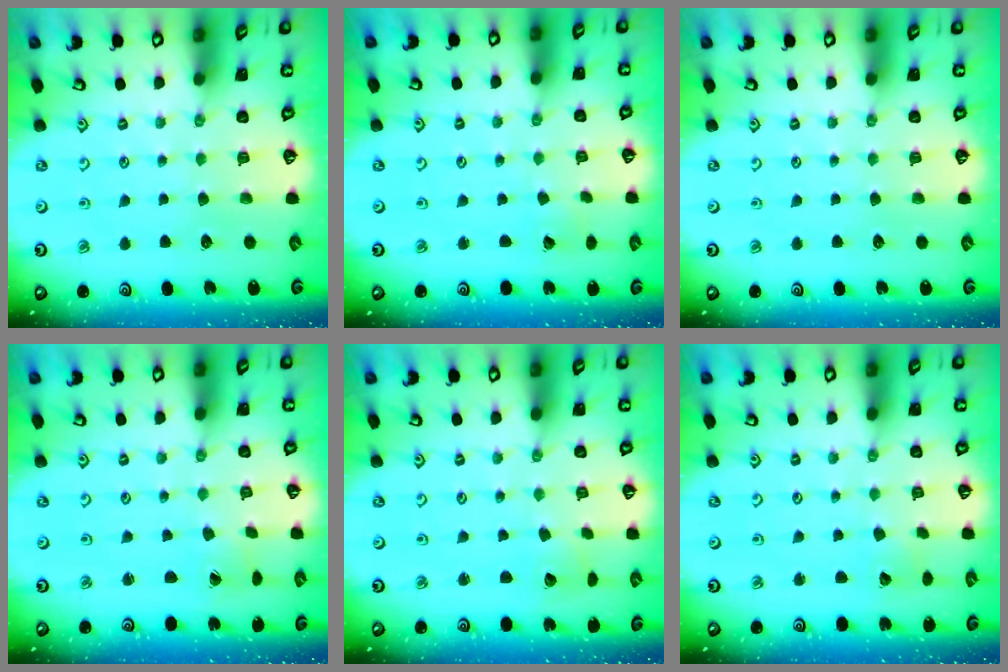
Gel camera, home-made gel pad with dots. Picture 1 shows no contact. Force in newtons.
{"total": 2.4, "press": 2.4, "slide": 0.2}
{"total": 0.0}
{"total": 1.4, "press": 1.4, "slide": 0.3}
{"total": 2.1, "press": 2.1, "slide": 0.2}
{"total": 2.8, "press": 2.8, "slide": 0.4}